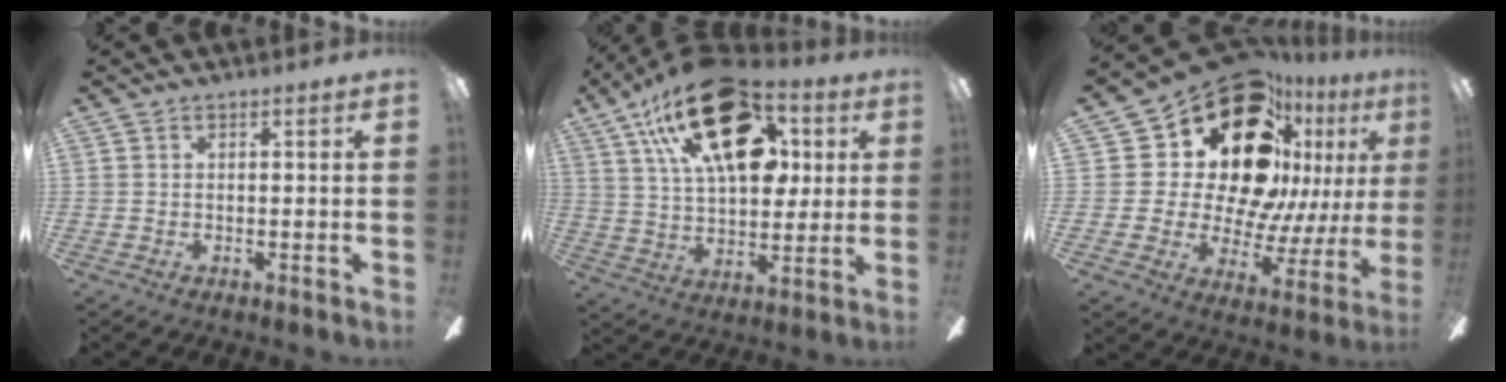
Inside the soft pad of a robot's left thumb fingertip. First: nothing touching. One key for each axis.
{"total": 26.5, "fx": 12.1, "fy": 14.7, "fz": 18.5, "tx": -0.290, "ty": -0.041, "tz": 0.206}
{"total": 27.2, "fx": 13.3, "fy": 16.9, "fz": 16.6, "tx": -0.281, "ty": -0.104, "tz": 0.258}